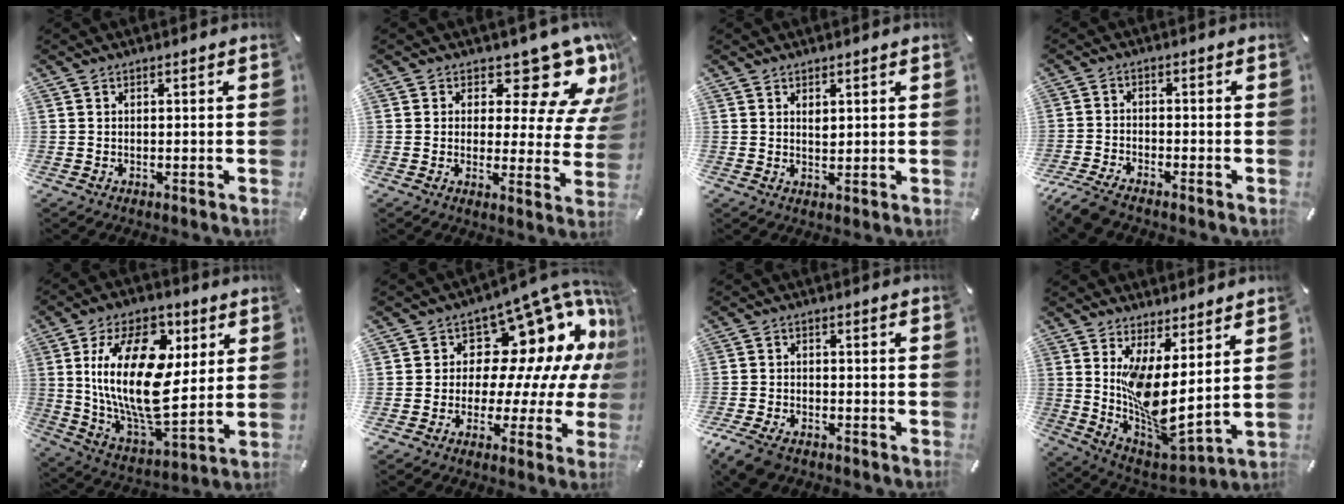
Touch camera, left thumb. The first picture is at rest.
{"total": 13.9, "force": [9.0, 6.3, 8.5], "torque": [-0.101, -0.071, 0.149]}
{"total": 1.8, "force": [1.0, 1.1, 0.9], "torque": [-0.011, -0.003, 0.017]}
{"total": 5.3, "force": [-4.8, 1.1, 2.0], "torque": [-0.055, 0.007, -0.095]}
{"total": 23.9, "force": [6.1, 13.2, 19.0], "torque": [-0.375, -0.016, 0.098]}
{"total": 17.0, "force": [6.5, 11.0, 11.2], "torque": [-0.145, -0.063, 0.113]}
{"total": 5.2, "force": [-3.7, 2.6, 2.4], "torque": [-0.071, 0.008, -0.076]}
{"total": 11.0, "force": [2.6, 4.4, 9.7], "torque": [-0.186, -0.066, 0.055]}